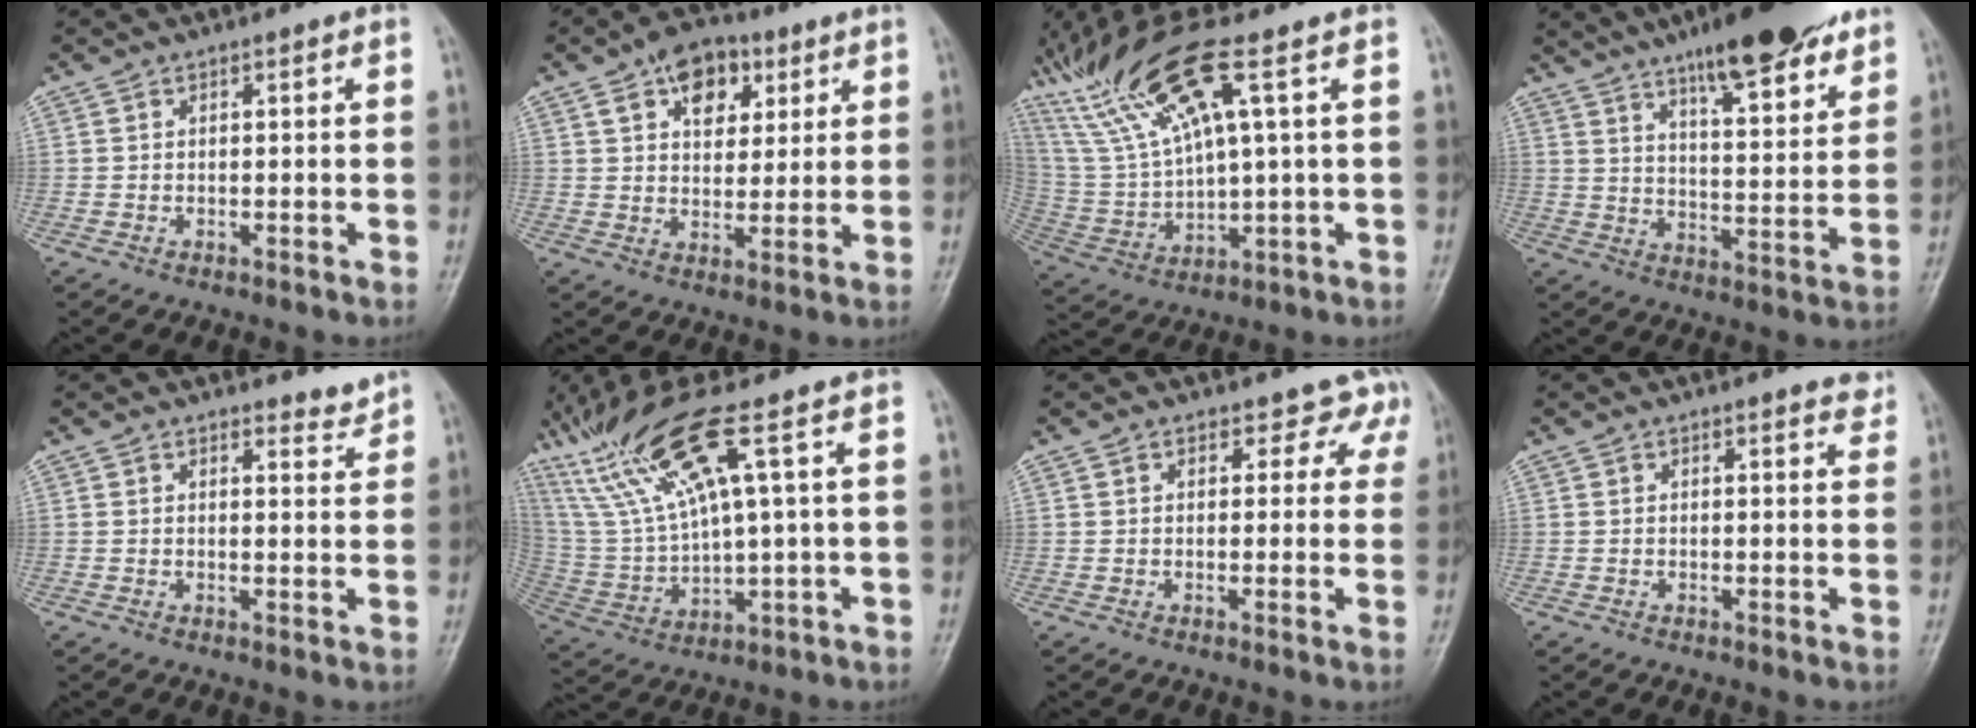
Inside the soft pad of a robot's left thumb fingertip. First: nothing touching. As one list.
[{"total": 10.2, "force": [4.9, 6.5, 6.3], "torque": [-0.061, -0.013, 0.072]}, {"total": 16.3, "force": [8.6, 2.7, 13.6], "torque": [-0.302, -0.013, 0.178]}, {"total": 19.1, "force": [13.2, 4.7, 13.0], "torque": [-0.158, -0.061, 0.201]}, {"total": 2.6, "force": [2.5, 0.6, 0.4], "torque": [0.009, -0.024, 0.029]}, {"total": 15.7, "force": [8.2, 2.0, 13.2], "torque": [-0.298, -0.019, 0.176]}, {"total": 4.5, "force": [3.4, 2.9, 0.8], "torque": [0.029, -0.015, 0.030]}, {"total": 3.0, "force": [2.7, 0.9, 1.0], "torque": [0.004, -0.012, 0.020]}]